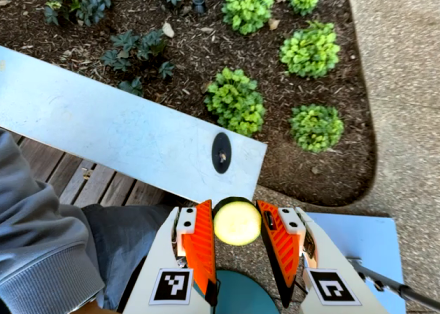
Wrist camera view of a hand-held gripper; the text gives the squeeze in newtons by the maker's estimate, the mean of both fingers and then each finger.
{"total": 8.6, "left": 8.4, "right": 8.8}